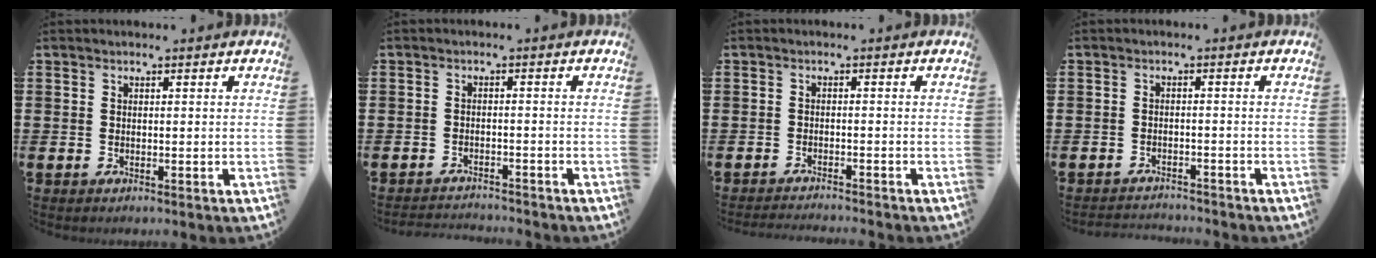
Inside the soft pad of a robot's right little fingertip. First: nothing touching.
{"total": 1.9, "force": [-1.9, 0.0, -0.2], "torque": [-0.002, 0.003, -0.042]}
{"total": 1.4, "force": [-1.3, -0.2, 0.0], "torque": [-0.001, 0.002, -0.027]}
{"total": 1.8, "force": [-1.8, 0.0, -0.2], "torque": [-0.003, 0.003, -0.041]}